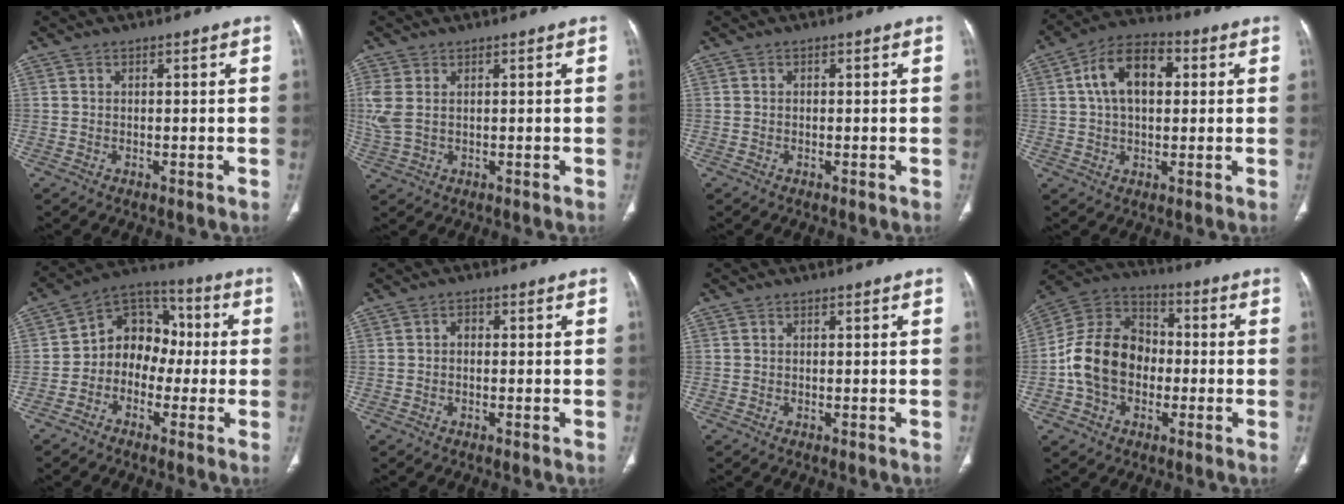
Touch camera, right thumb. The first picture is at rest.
{"total": 4.8, "force": [1.0, 3.0, 3.7], "torque": [-0.115, 0.009, 0.029]}
{"total": 0.0}
{"total": 11.9, "force": [2.6, 7.2, 9.2], "torque": [-0.150, 0.020, 0.036]}
{"total": 11.0, "force": [-1.4, 9.1, 6.1], "torque": [-0.053, 0.043, -0.043]}
{"total": 1.4, "force": [-0.2, 1.0, 0.9], "torque": [-0.008, 0.004, -0.007]}
{"total": 0.0}
{"total": 15.3, "force": [-2.3, 11.7, 9.5], "torque": [-0.154, 0.040, -0.049]}